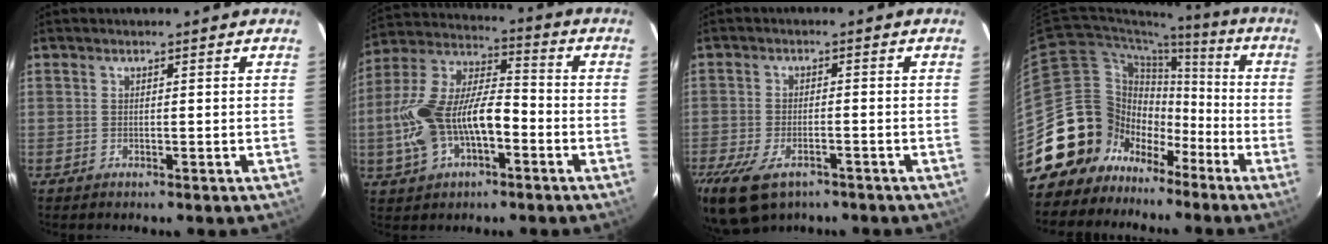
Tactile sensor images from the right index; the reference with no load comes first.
{"total": 15.9, "force": [-4.2, 5.4, 14.3], "torque": [-0.299, 0.002, -0.081]}
{"total": 12.3, "force": [-8.0, 6.0, 7.2], "torque": [-0.185, -0.038, -0.137]}
{"total": 17.7, "force": [-9.8, 14.4, 3.1], "torque": [-0.088, 0.071, -0.157]}